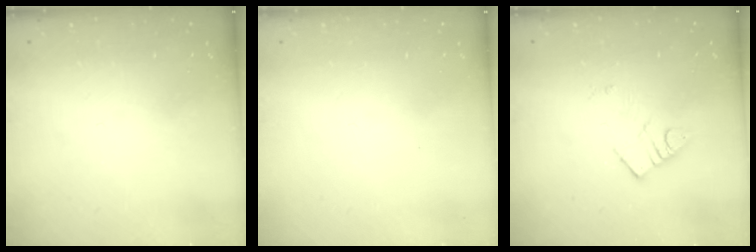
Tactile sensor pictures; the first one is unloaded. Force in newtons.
{"total": 1.6, "press": 1.6, "slide": 0.1}
{"total": 3.4, "press": 3.4, "slide": 0.5}